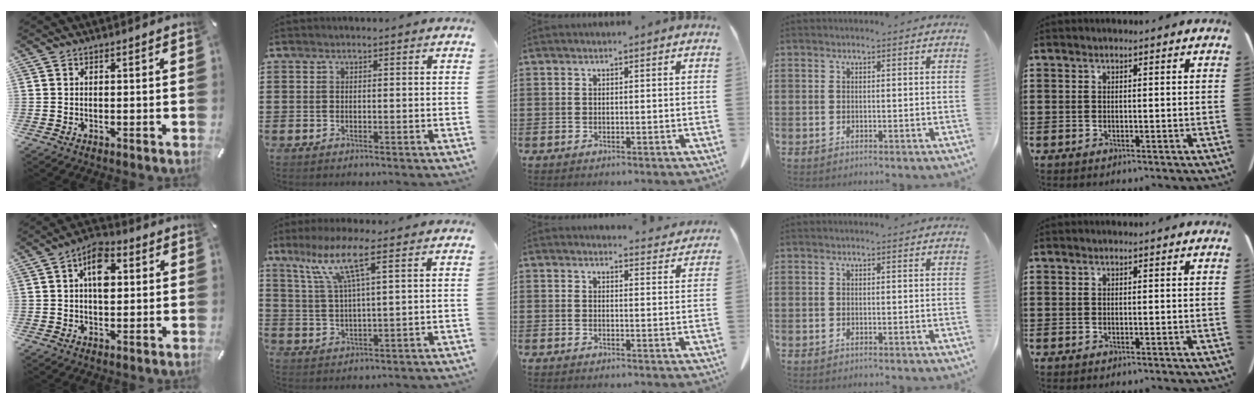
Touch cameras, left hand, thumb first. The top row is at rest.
{"thumb": {"total": 8.4, "force": [1.7, 5.2, 6.4], "torque": [-0.084, -0.002, 0.026]}, "index": {"total": 8.9, "force": [4.7, 0.8, 7.4], "torque": [-0.155, 0.003, 0.081]}, "middle": {"total": 3.3, "force": [3.3, 0.2, 0.4], "torque": [-0.008, -0.015, 0.060]}}